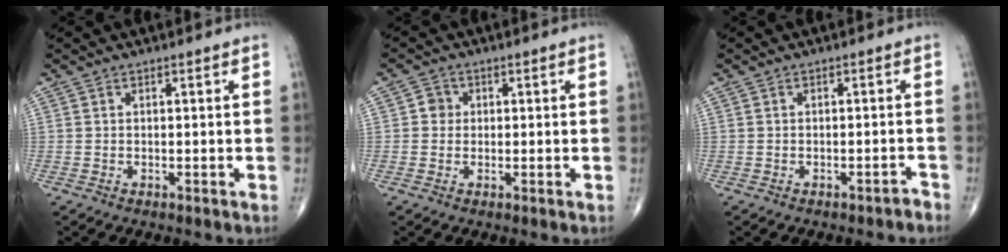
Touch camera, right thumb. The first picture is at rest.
{"total": 2.4, "force": [0.2, 2.2, 0.7], "torque": [0.003, 0.005, -0.002]}
{"total": 1.2, "force": [-1.1, 0.3, 0.4], "torque": [-0.006, 0.014, -0.013]}